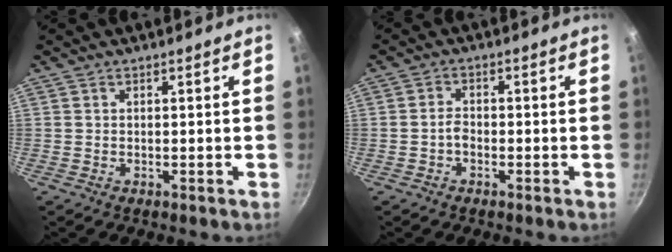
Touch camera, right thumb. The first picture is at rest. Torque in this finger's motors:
{"motor_torque": [-0.07, 0.09, -0.05, 0.00, -0.03]}